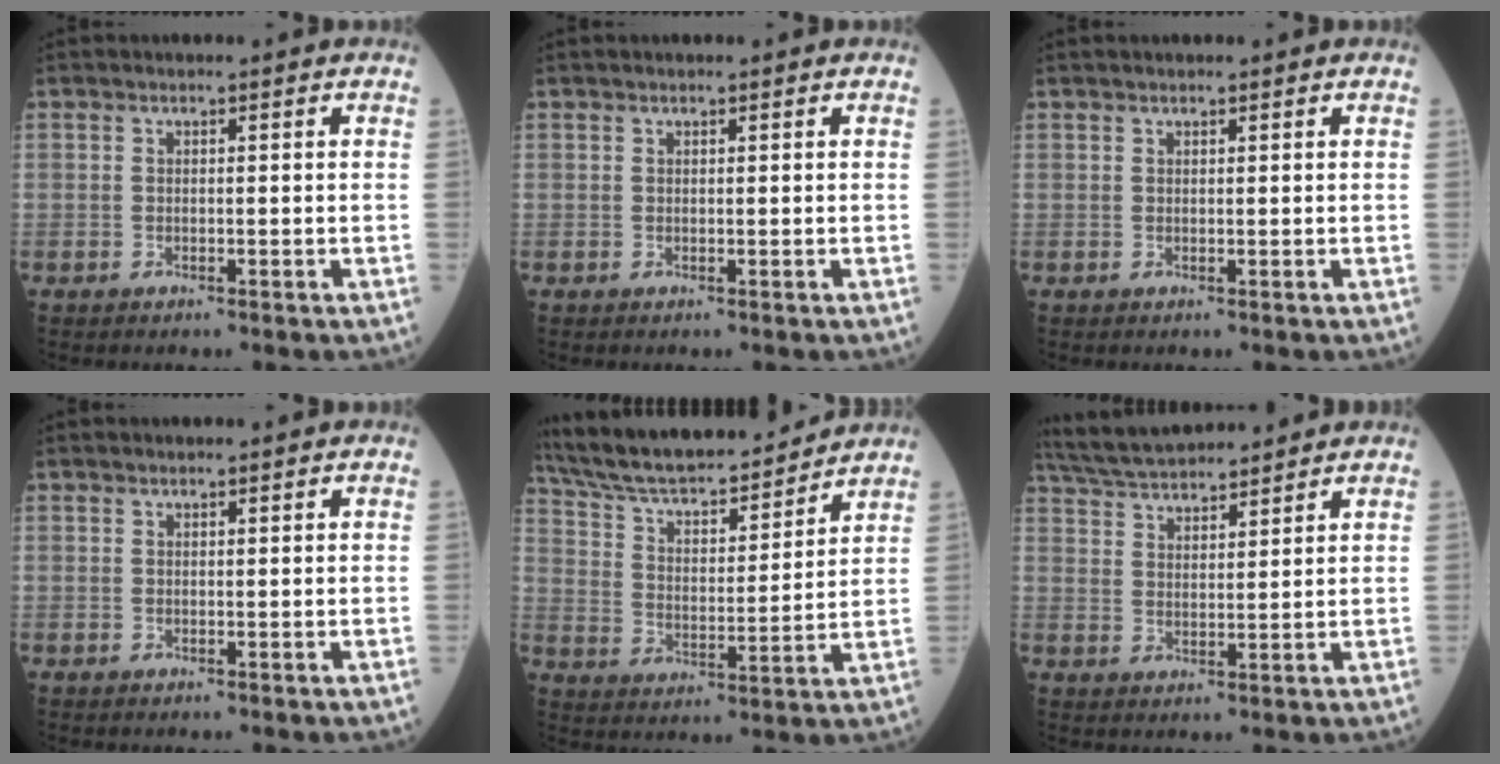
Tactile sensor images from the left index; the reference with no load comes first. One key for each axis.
{"total": 0.0}
{"total": 0.8, "fx": 0.8, "fy": 0.2, "fz": 0.3, "tx": -0.006, "ty": 0.017, "tz": 0.016}
{"total": 1.4, "fx": 1.3, "fy": 0.2, "fz": 0.5, "tx": -0.004, "ty": 0.020, "tz": 0.022}
{"total": 20.5, "fx": 18.5, "fy": 3.4, "fz": 8.1, "tx": -0.141, "ty": 0.015, "tz": 0.297}
{"total": 10.9, "fx": 10.3, "fy": 1.4, "fz": 3.5, "tx": -0.074, "ty": 0.032, "tz": 0.181}